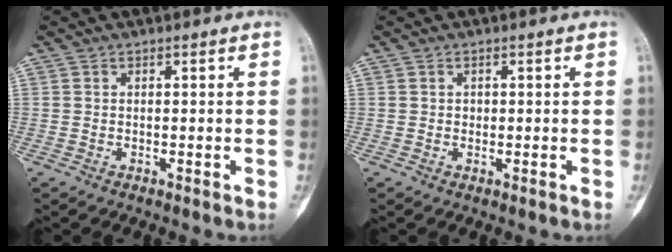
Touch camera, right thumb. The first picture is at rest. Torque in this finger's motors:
{"motor_torque": [0.74, 0.15, 0.18, -0.11, 0.06]}